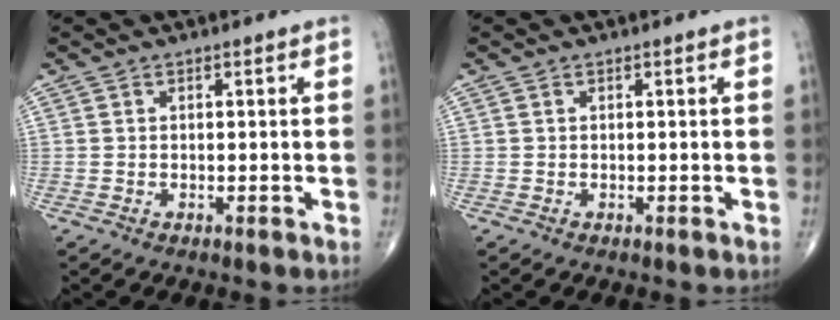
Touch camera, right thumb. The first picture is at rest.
{"total": 0.0}